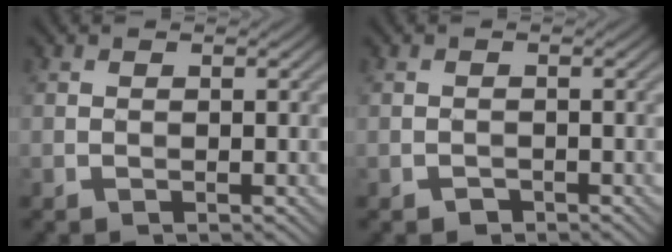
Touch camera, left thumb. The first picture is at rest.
{"total": 1.0, "force": [-0.7, 0.7, 0.2], "torque": [0.000, -0.002, -0.015]}